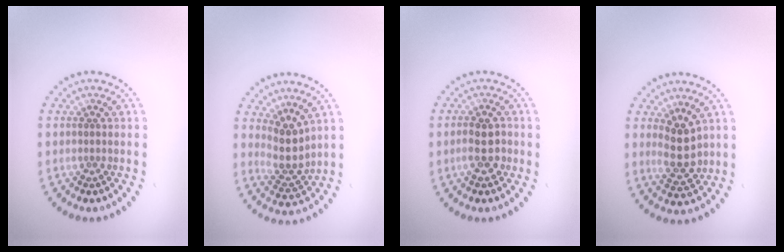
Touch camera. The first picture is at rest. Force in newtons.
{"total": 3.1, "press": 2.4, "slide": 2.0}
{"total": 2.6, "press": 2.5, "slide": 0.3}
{"total": 3.2, "press": 3.0, "slide": 1.1}